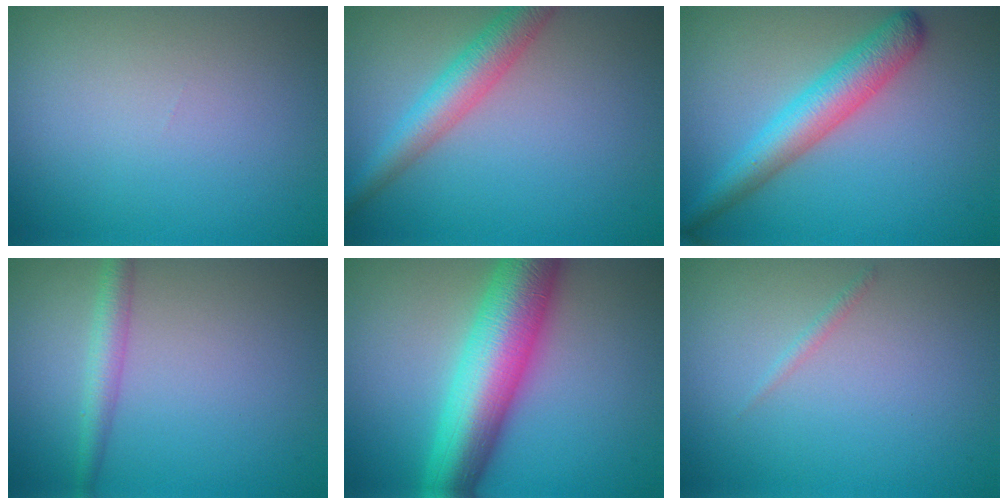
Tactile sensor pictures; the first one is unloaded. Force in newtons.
{"total": 4.1, "press": 4.1, "slide": 0.1}
{"total": 4.7, "press": 4.7, "slide": 0.1}
{"total": 2.3, "press": 2.3, "slide": 0.1}
{"total": 9.8, "press": 9.8, "slide": 0.2}
{"total": 0.6, "press": 0.6, "slide": 0.0}